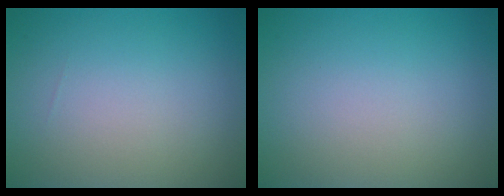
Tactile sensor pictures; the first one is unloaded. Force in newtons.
{"total": 0.0}